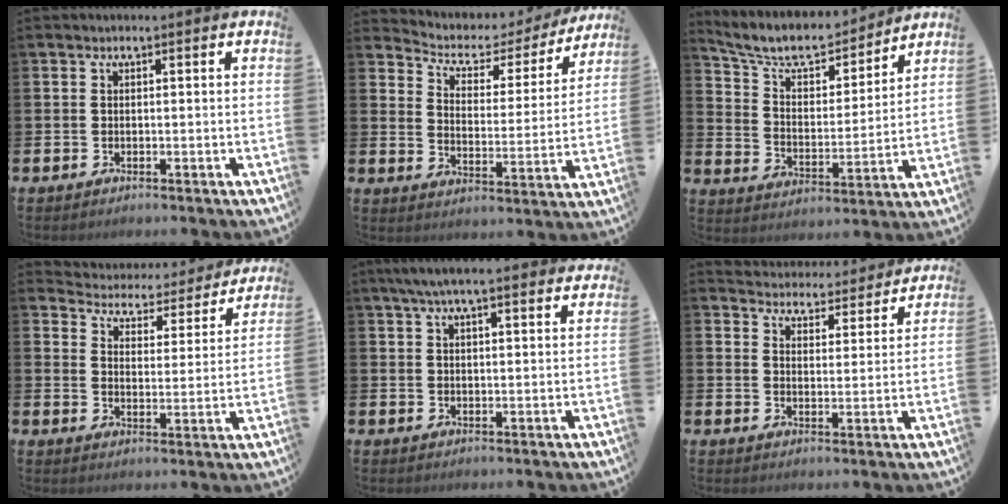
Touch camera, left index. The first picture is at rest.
{"total": 4.5, "force": [3.8, 2.1, 0.9], "torque": [-0.043, -0.029, 0.056]}
{"total": 9.0, "force": [8.2, 2.6, 2.6], "torque": [-0.078, -0.059, 0.140]}
{"total": 4.3, "force": [4.1, 1.2, 0.2], "torque": [-0.023, -0.042, 0.061]}
{"total": 5.6, "force": [5.0, 0.7, 2.5], "torque": [-0.056, -0.010, 0.089]}
{"total": 4.7, "force": [4.6, 0.8, -0.2], "torque": [-0.010, -0.043, 0.077]}